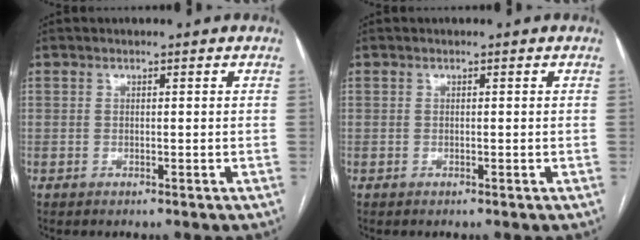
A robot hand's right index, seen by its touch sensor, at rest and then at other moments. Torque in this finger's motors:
{"motor_torque": [-0.01, 0.01, 0.00, 0.00]}